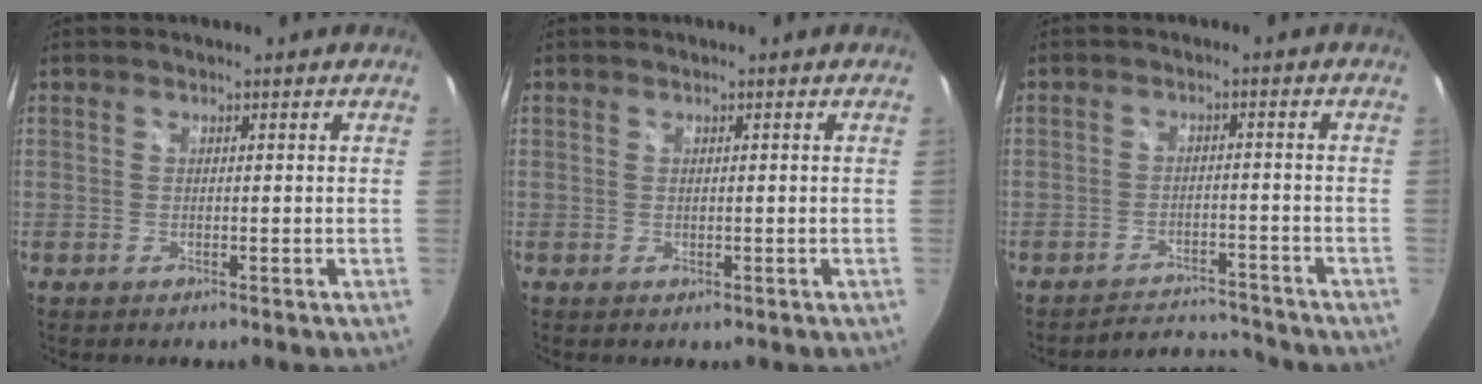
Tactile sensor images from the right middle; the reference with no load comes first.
{"total": 0.0}
{"total": 7.0, "force": [-6.9, 1.2, 0.2], "torque": [-0.019, 0.013, -0.101]}